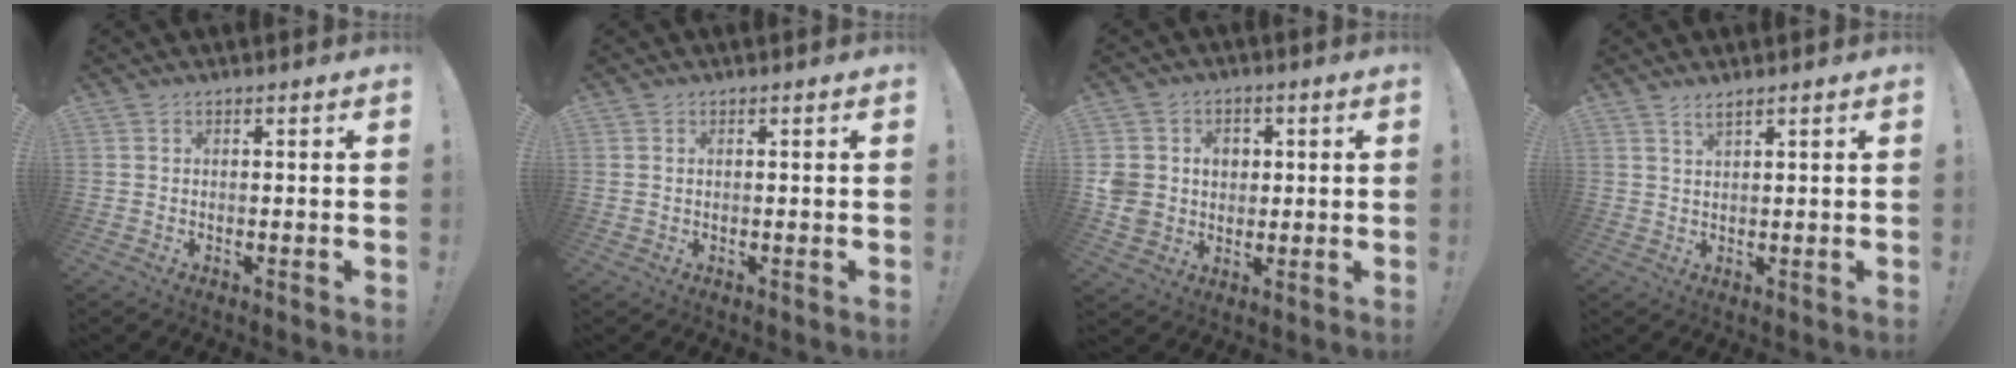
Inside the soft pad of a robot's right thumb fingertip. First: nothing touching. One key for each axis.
{"total": 0.5, "fx": 0.3, "fy": 0.3, "fz": 0.3, "tx": -0.009, "ty": 0.003, "tz": 0.008}
{"total": 8.4, "fx": 0.4, "fy": 8.0, "fz": 2.5, "tx": -0.046, "ty": -0.002, "tz": 0.013}
{"total": 2.2, "fx": 1.8, "fy": 0.1, "fz": 1.2, "tx": -0.018, "ty": -0.009, "tz": 0.030}